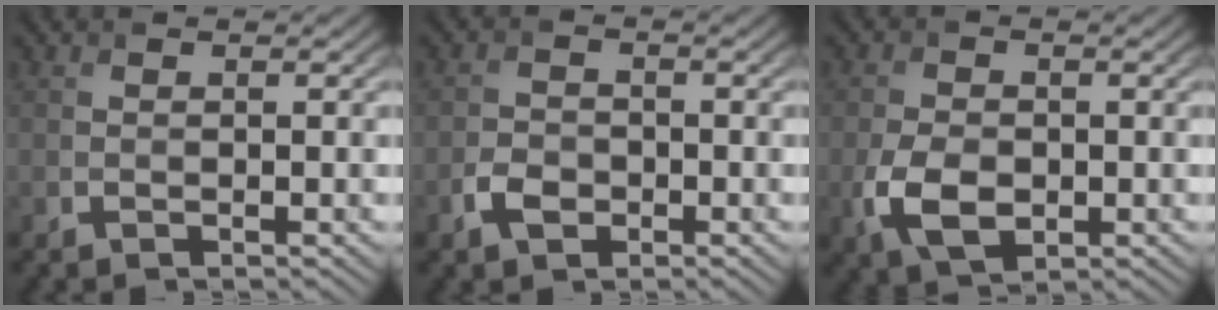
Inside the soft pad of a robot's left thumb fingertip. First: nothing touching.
{"total": 2.8, "force": [-1.4, 2.0, 1.5], "torque": [-0.030, 0.000, -0.032]}
{"total": 5.4, "force": [-1.4, 3.6, 3.8], "torque": [-0.092, -0.013, -0.026]}